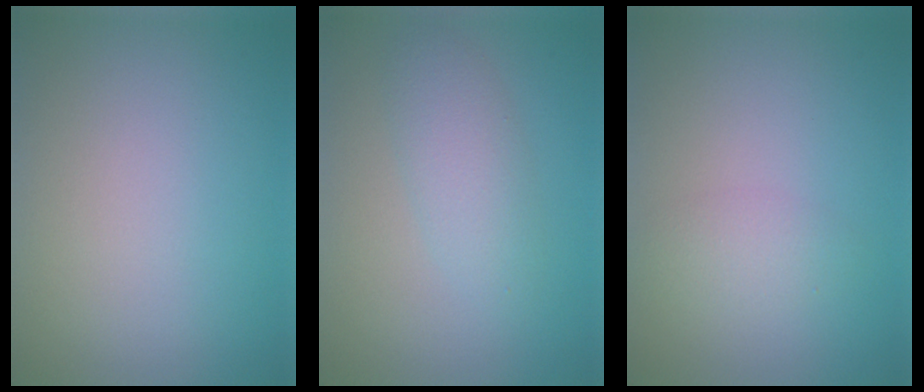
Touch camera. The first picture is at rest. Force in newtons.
{"total": 2.9, "press": 2.9, "slide": 0.1}
{"total": 1.8, "press": 1.8, "slide": 0.0}